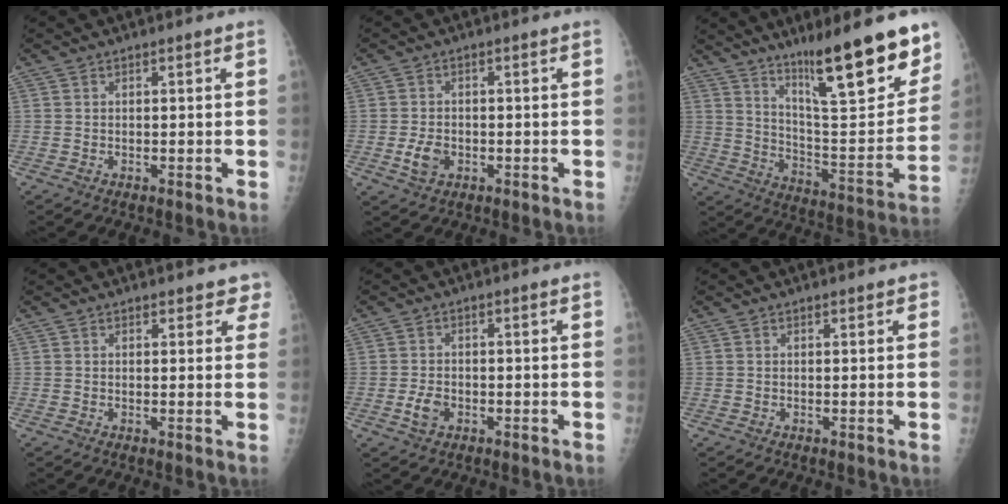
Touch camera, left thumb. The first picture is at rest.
{"total": 3.8, "force": [-1.2, 2.7, 2.4], "torque": [-0.040, 0.006, -0.020]}
{"total": 22.7, "force": [14.9, 4.2, 16.6], "torque": [-0.215, -0.083, 0.246]}
{"total": 3.3, "force": [2.8, 1.5, 1.0], "torque": [0.027, -0.009, 0.022]}
{"total": 3.1, "force": [-1.2, 2.1, 1.9], "torque": [-0.034, 0.008, -0.021]}
{"total": 0.9, "force": [0.6, 0.4, 0.5], "torque": [-0.002, -0.001, 0.006]}